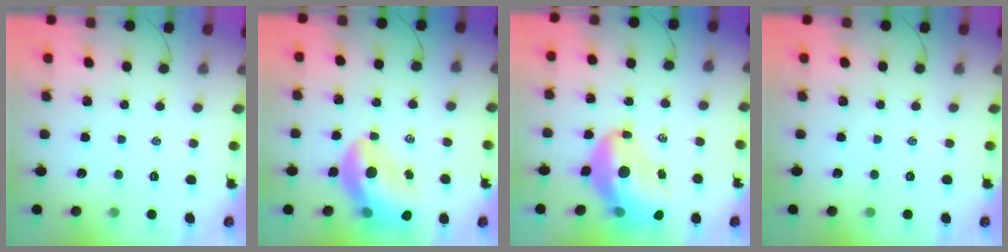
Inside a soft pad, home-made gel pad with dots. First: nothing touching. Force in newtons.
{"total": 14.9, "press": 14.3, "slide": 4.4}
{"total": 15.4, "press": 14.7, "slide": 4.5}
{"total": 0.0}